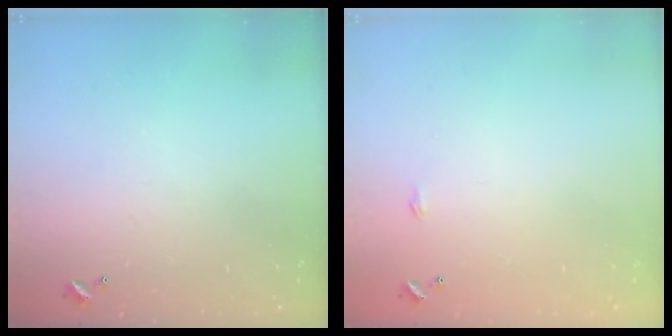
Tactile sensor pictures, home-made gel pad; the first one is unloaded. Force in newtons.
{"total": 0.6, "press": 0.6, "slide": 0.2}